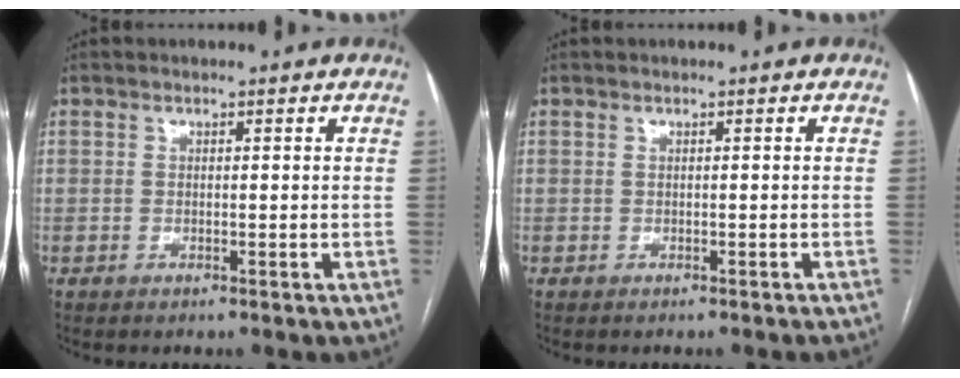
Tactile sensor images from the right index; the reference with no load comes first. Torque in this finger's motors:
{"motor_torque": [-0.15, -0.09, -0.02, 0.02]}